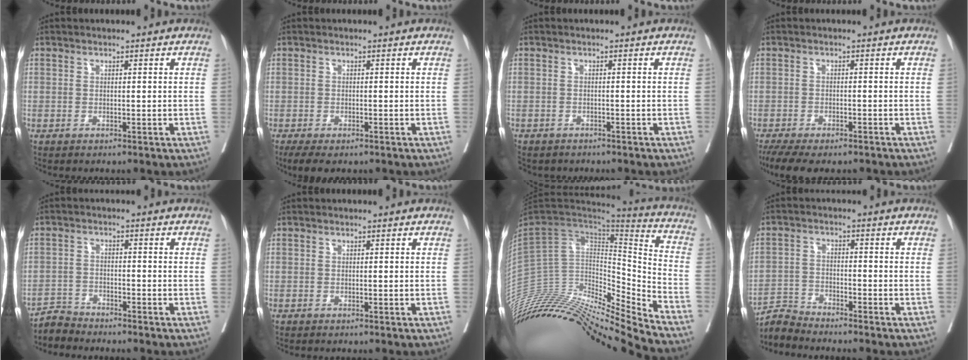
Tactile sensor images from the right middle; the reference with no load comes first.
{"total": 4.2, "force": [-3.0, 1.7, 2.4], "torque": [-0.043, -0.012, -0.047]}
{"total": 4.9, "force": [-4.0, 2.6, 1.2], "torque": [-0.026, -0.003, -0.054]}
{"total": 9.4, "force": [-7.4, 3.2, 4.8], "torque": [-0.079, -0.006, -0.111]}
{"total": 3.1, "force": [-2.9, 0.1, -1.0], "torque": [0.020, -0.013, -0.058]}
{"total": 0.0}
{"total": 29.0, "force": [-26.5, 1.2, 11.9], "torque": [-0.202, -0.020, -0.433]}
{"total": 4.0, "force": [-3.8, -0.5, -0.9], "torque": [0.014, -0.014, -0.075]}